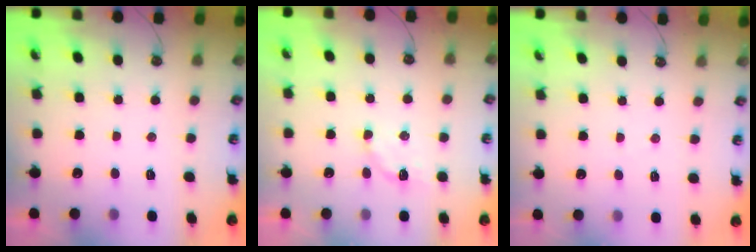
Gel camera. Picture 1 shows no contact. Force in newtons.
{"total": 4.5, "press": 4.3, "slide": 1.1}
{"total": 2.6, "press": 2.6, "slide": 0.4}